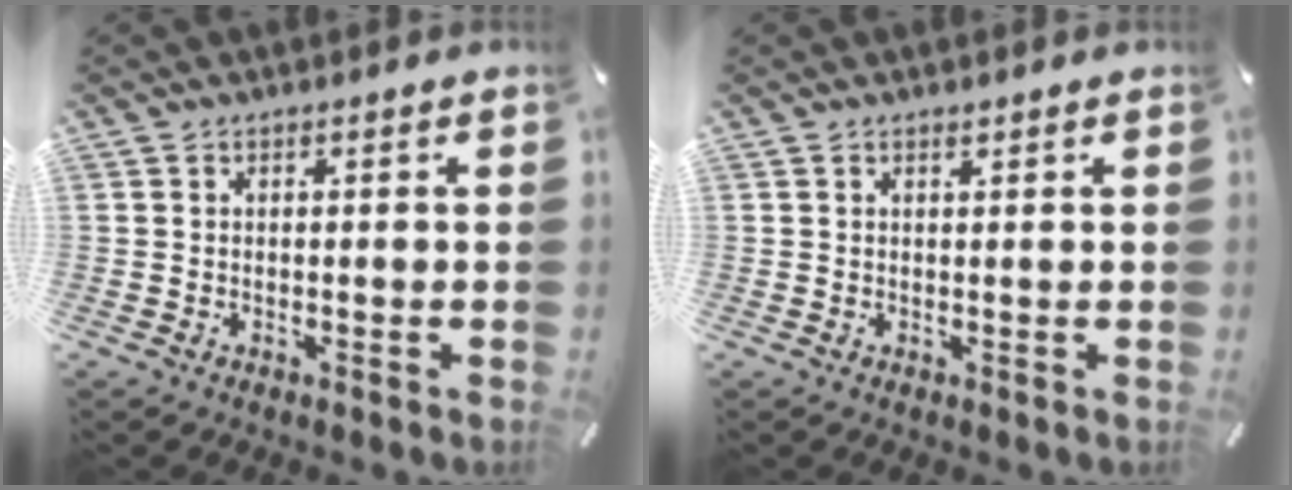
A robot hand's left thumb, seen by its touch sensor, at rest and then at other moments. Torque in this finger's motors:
{"motor_torque": [-0.21, -0.24, -0.04, 0.09, 0.03]}